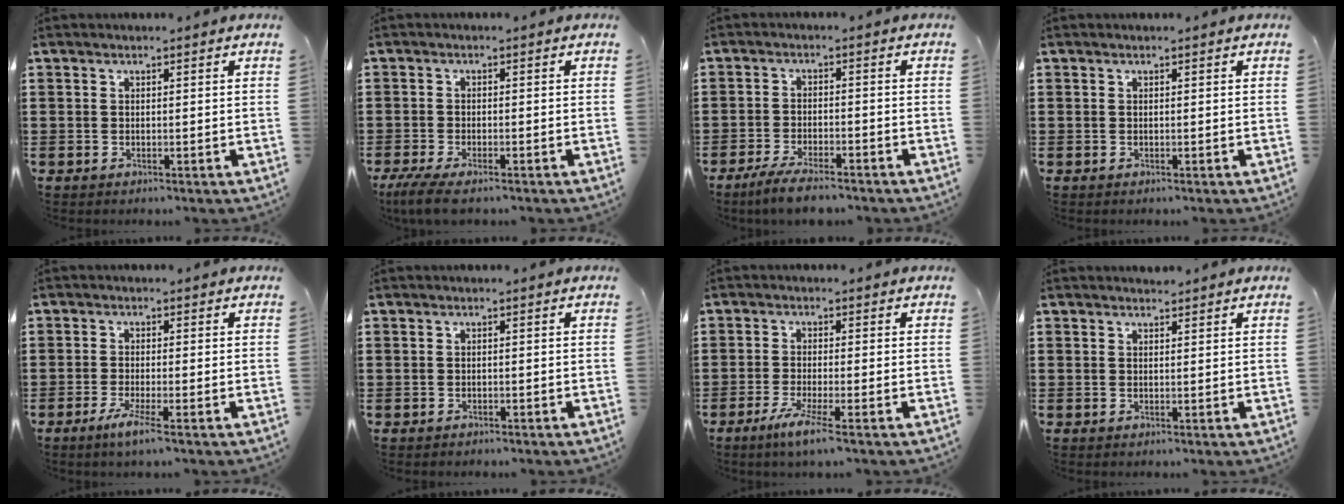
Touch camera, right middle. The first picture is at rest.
{"total": 3.5, "force": [-2.9, 0.4, 1.9], "torque": [-0.054, -0.014, -0.061]}
{"total": 4.6, "force": [-4.0, 0.5, 2.2], "torque": [-0.051, -0.007, -0.078]}
{"total": 0.0}
{"total": 3.3, "force": [-2.1, -0.1, 2.6], "torque": [-0.052, -0.011, -0.036]}
{"total": 0.7, "force": [-0.6, 0.3, -0.1], "torque": [0.000, 0.001, -0.014]}
{"total": 4.0, "force": [-2.4, -0.1, 3.2], "torque": [-0.068, -0.014, -0.044]}
{"total": 0.9, "force": [0.9, 0.2, -0.1], "torque": [-0.001, -0.001, 0.017]}